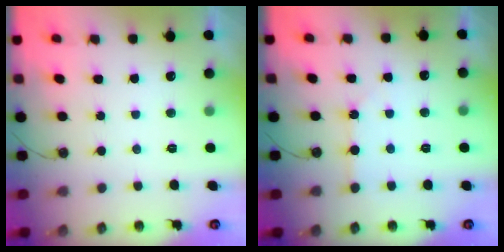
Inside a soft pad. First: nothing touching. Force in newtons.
{"total": 2.7, "press": 2.7, "slide": 0.3}